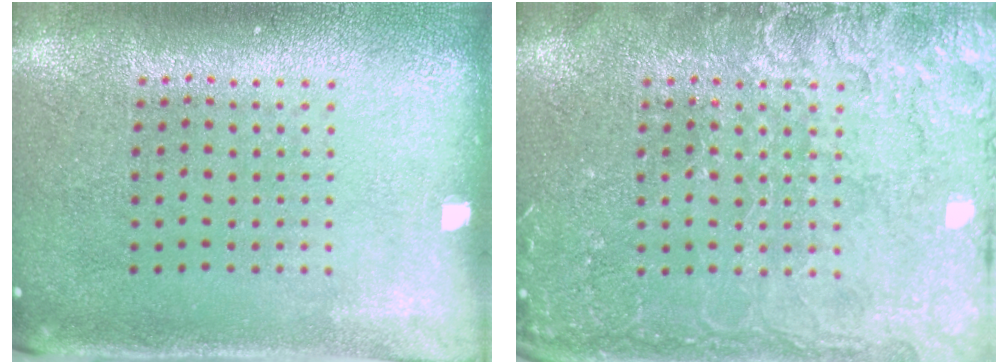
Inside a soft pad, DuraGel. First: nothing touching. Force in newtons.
{"total": 5.4, "press": 5.4, "slide": 0.7}